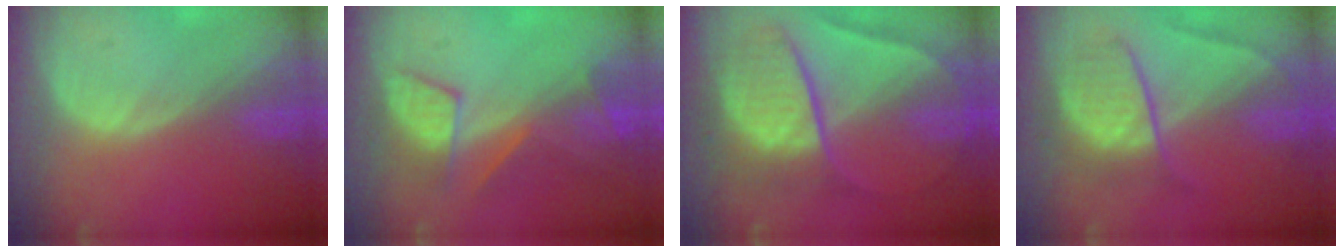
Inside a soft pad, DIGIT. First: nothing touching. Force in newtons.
{"total": 7.6, "press": 7.2, "slide": 2.5}
{"total": 10.6, "press": 10.5, "slide": 1.1}
{"total": 7.2, "press": 7.2, "slide": 0.2}